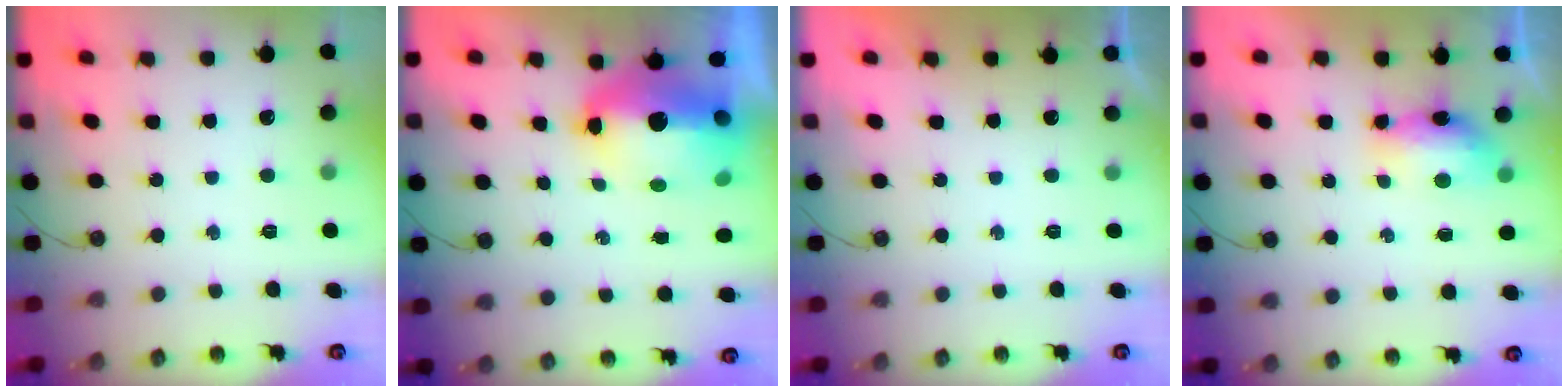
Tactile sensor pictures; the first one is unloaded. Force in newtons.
{"total": 13.3, "press": 13.1, "slide": 2.3}
{"total": 0.0}
{"total": 7.6, "press": 7.5, "slide": 1.0}